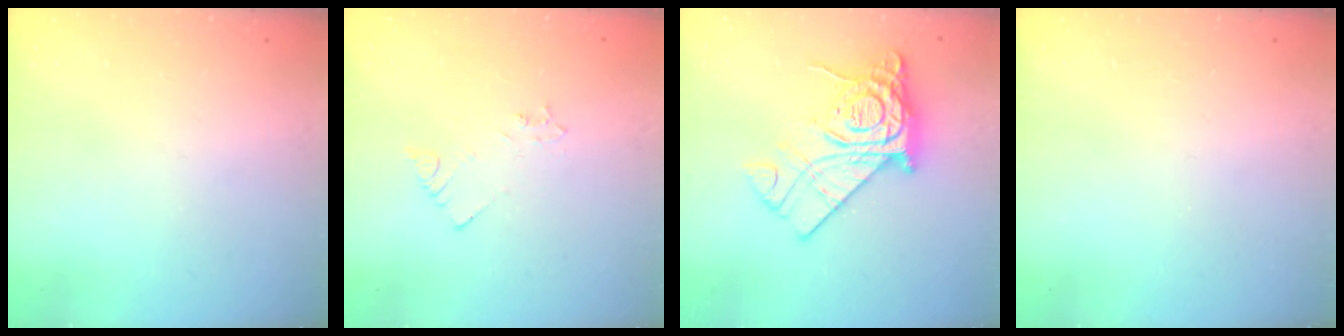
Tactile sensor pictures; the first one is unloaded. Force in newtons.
{"total": 2.1, "press": 2.1, "slide": 0.3}
{"total": 18.3, "press": 18.2, "slide": 1.7}
{"total": 0.0}